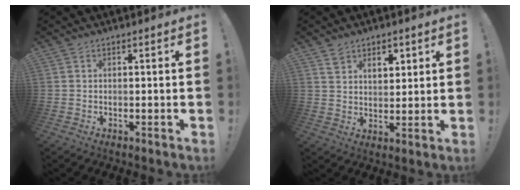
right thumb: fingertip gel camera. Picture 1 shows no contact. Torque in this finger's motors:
{"motor_torque": [0.39, 1.25, 0.39, -0.03, -0.02]}